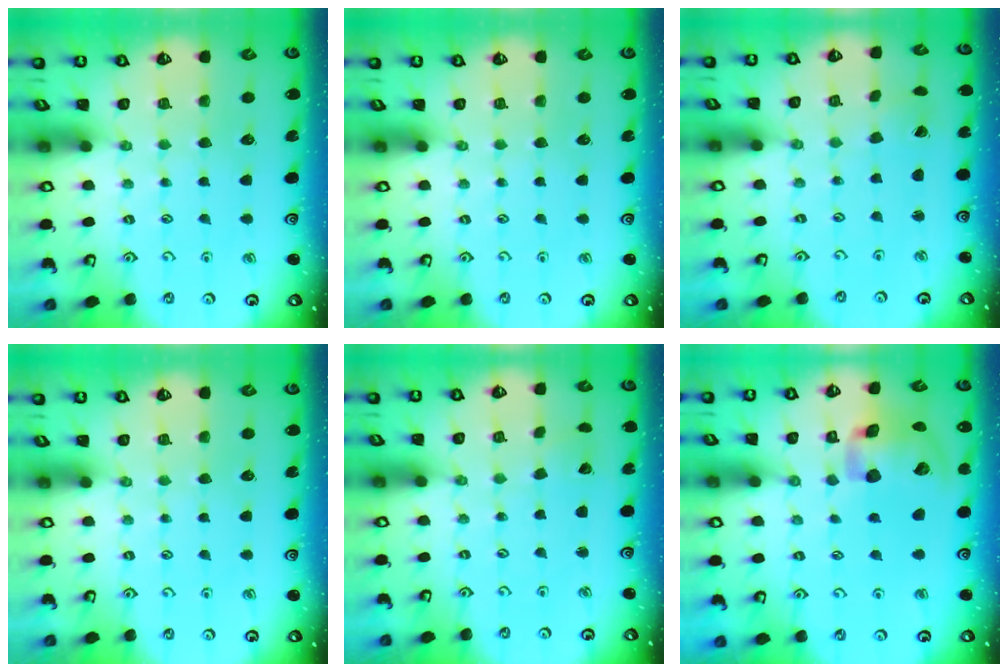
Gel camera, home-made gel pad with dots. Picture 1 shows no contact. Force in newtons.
{"total": 0.0}
{"total": 0.0}
{"total": 0.0}
{"total": 1.2, "press": 1.2, "slide": 0.0}
{"total": 17.1, "press": 16.9, "slide": 2.5}